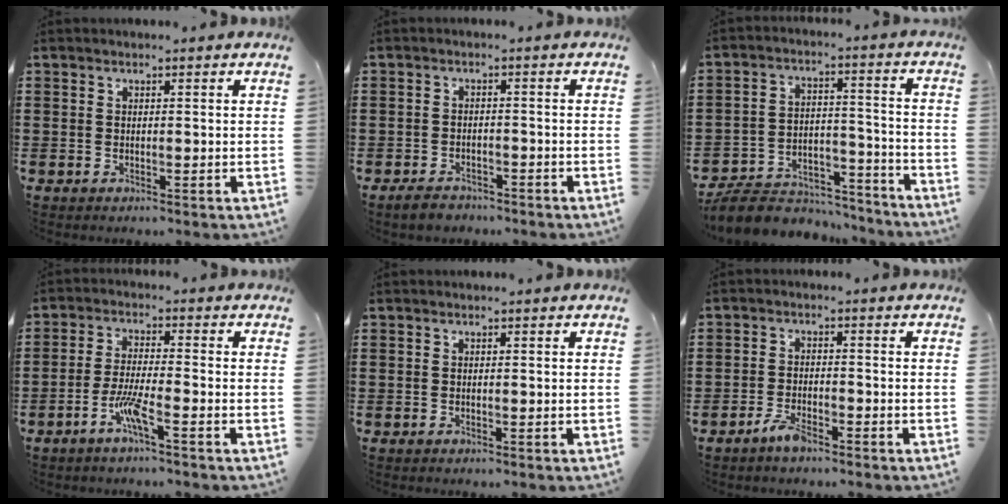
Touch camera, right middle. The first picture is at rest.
{"total": 2.1, "force": [-1.9, 0.8, 0.3], "torque": [-0.013, 0.004, -0.041]}
{"total": 8.2, "force": [-7.8, 2.1, 1.5], "torque": [-0.026, 0.024, -0.151]}
{"total": 5.1, "force": [-3.0, 0.4, 4.1], "torque": [-0.089, -0.007, -0.058]}
{"total": 0.0}
{"total": 3.0, "force": [-2.6, 0.9, 1.3], "torque": [-0.030, 0.004, -0.051]}